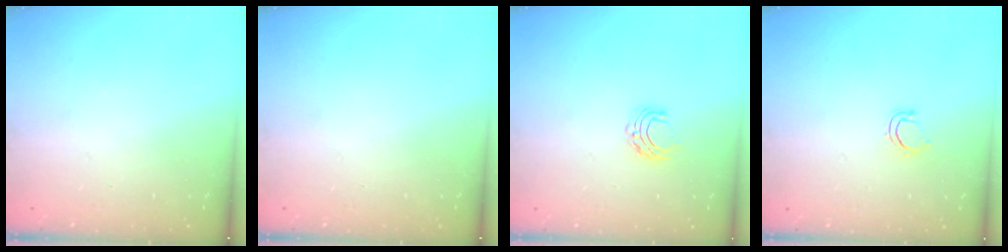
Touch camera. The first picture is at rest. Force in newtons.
{"total": 0.0}
{"total": 5.6, "press": 5.6, "slide": 0.5}
{"total": 3.4, "press": 3.4, "slide": 0.3}